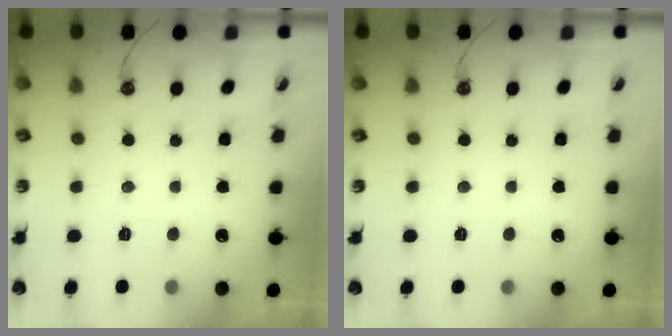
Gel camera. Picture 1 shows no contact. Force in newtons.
{"total": 0.0}